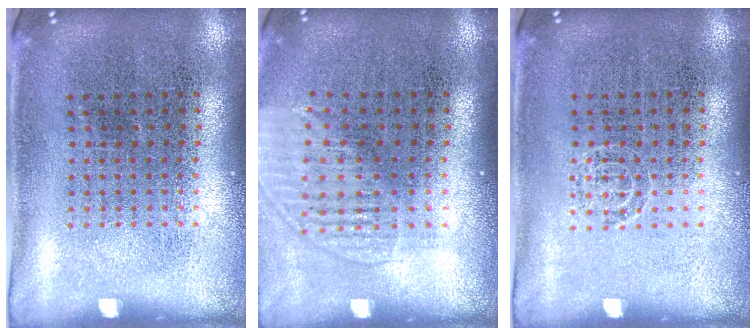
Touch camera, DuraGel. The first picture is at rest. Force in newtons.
{"total": 1.4, "press": 1.2, "slide": 0.6}
{"total": 0.8, "press": 0.8, "slide": 0.1}